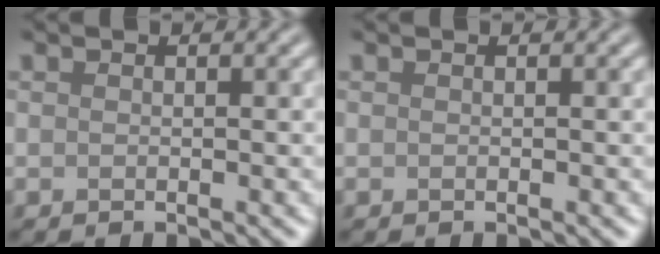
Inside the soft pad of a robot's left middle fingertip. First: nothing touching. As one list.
[{"total": 0.0}]